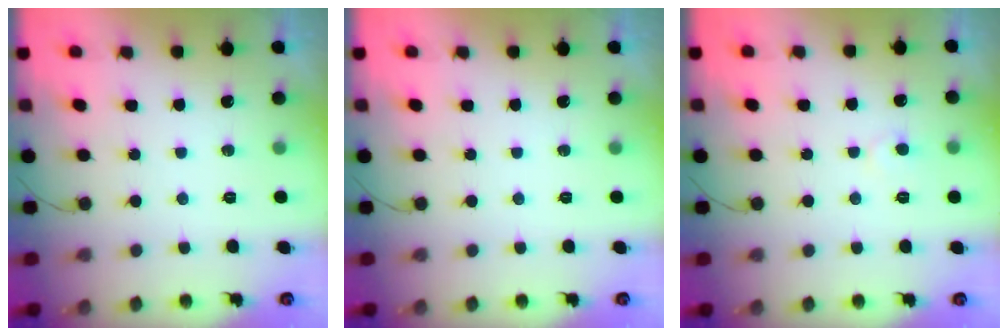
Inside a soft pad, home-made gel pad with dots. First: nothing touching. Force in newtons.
{"total": 0.0}
{"total": 5.1, "press": 5.1, "slide": 0.4}